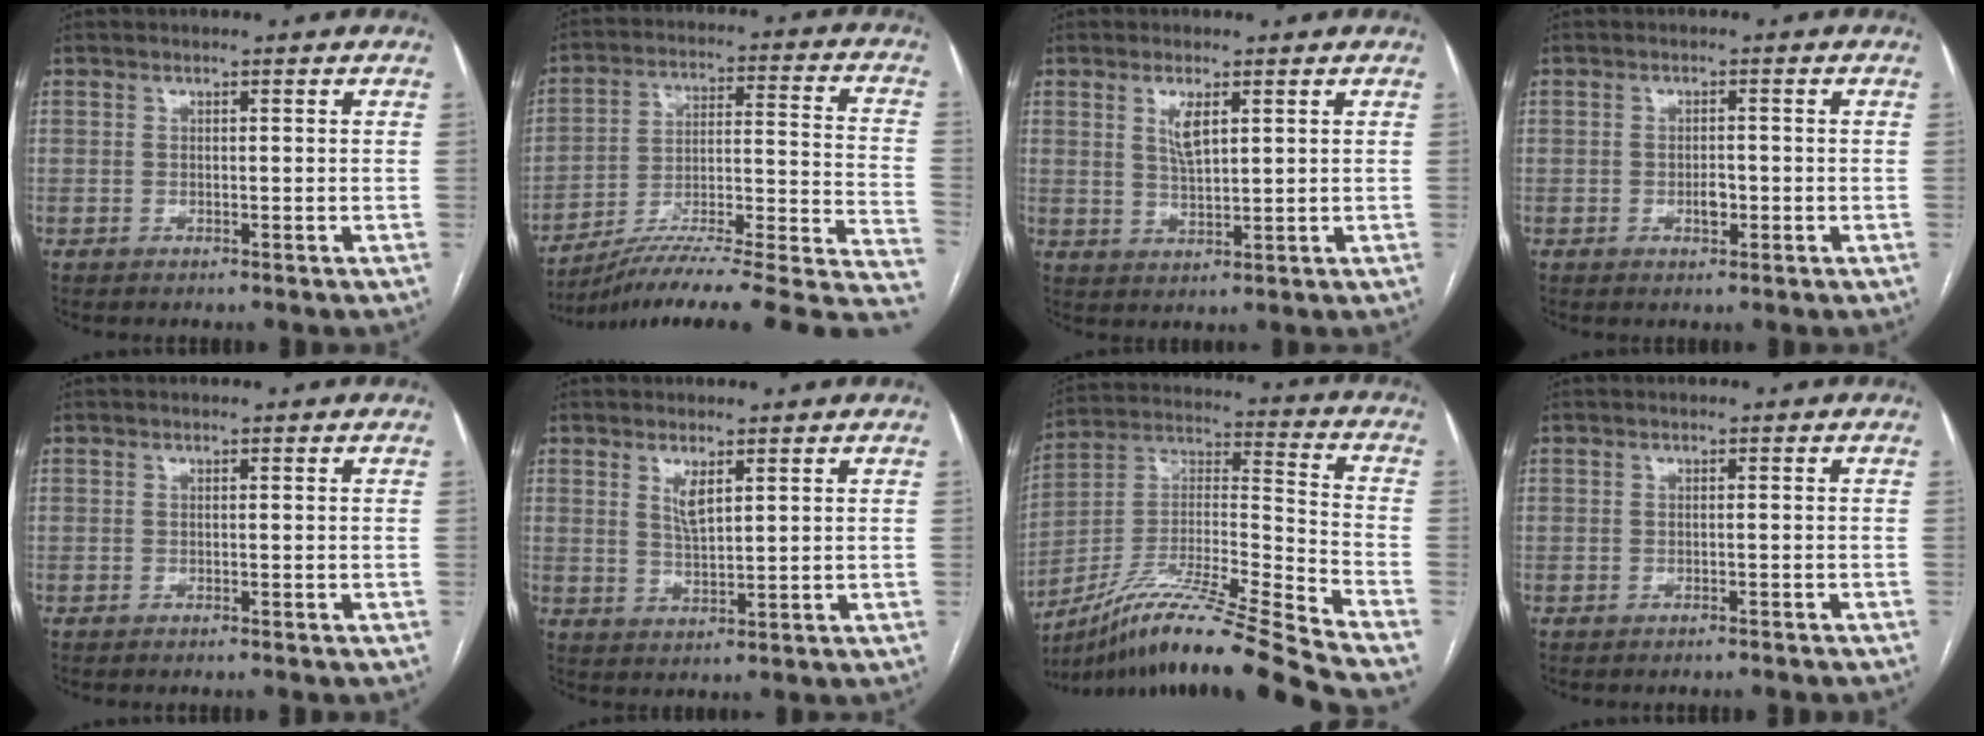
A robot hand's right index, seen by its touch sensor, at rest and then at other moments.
{"total": 22.2, "force": [-17.6, 1.4, 13.6], "torque": [-0.122, 0.043, -0.258]}
{"total": 3.8, "force": [1.7, 1.0, 3.3], "torque": [-0.068, -0.003, 0.036]}
{"total": 2.1, "force": [-0.7, 0.9, 1.7], "torque": [-0.029, 0.003, -0.009]}
{"total": 1.9, "force": [-1.7, 0.2, 0.8], "torque": [-0.011, -0.001, -0.019]}
{"total": 3.2, "force": [1.6, 0.7, 2.6], "torque": [-0.056, -0.006, 0.036]}
{"total": 22.2, "force": [-18.3, -1.8, 12.4], "torque": [-0.225, -0.008, -0.329]}
{"total": 3.5, "force": [-3.3, 0.4, 1.2], "torque": [-0.019, -0.001, -0.039]}